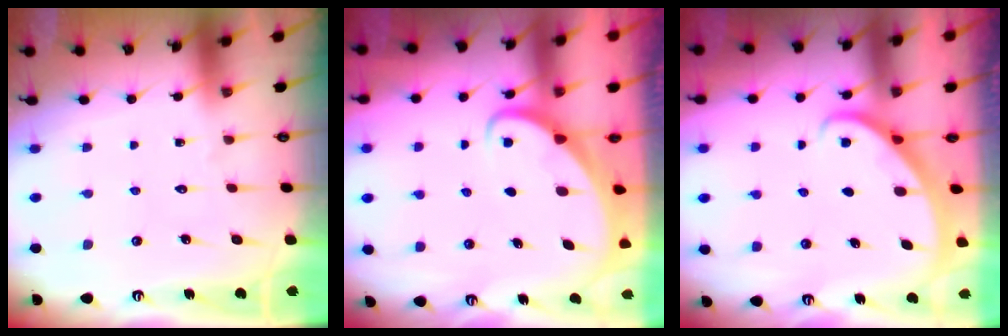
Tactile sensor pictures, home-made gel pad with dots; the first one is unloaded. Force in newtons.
{"total": 2.1, "press": 2.1, "slide": 0.2}
{"total": 2.3, "press": 2.3, "slide": 0.2}